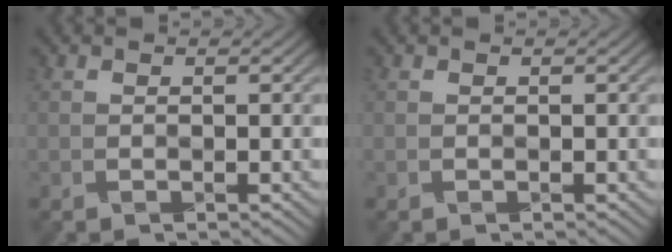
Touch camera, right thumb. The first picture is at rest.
{"total": 0.0}